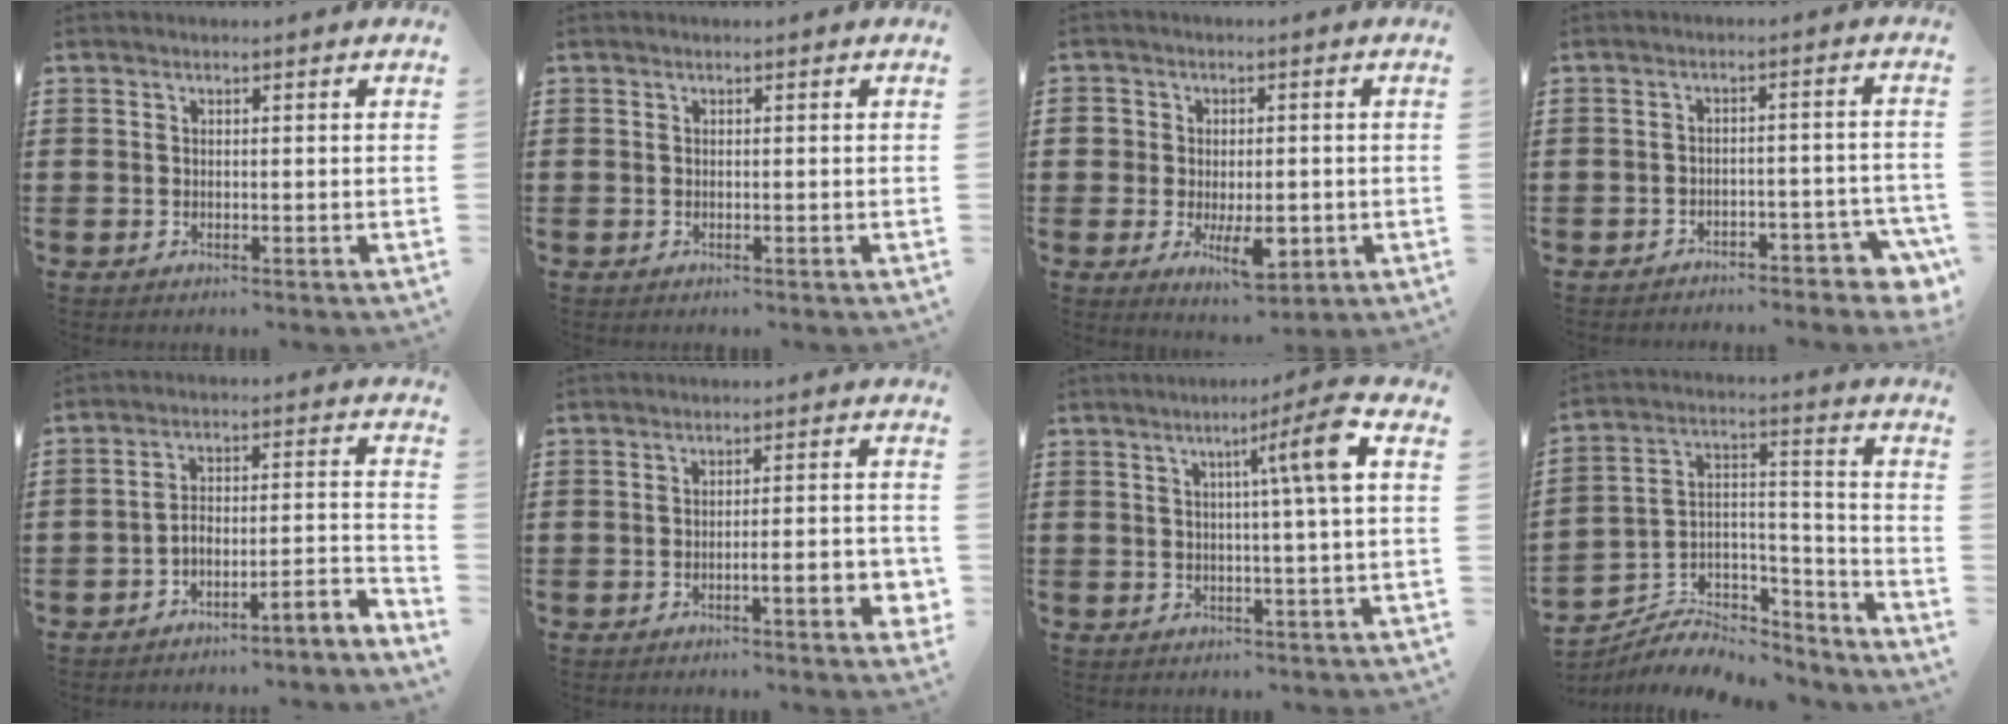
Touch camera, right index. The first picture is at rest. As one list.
[{"total": 0.0}, {"total": 6.5, "force": [-1.5, 4.3, 4.6], "torque": [-0.072, 0.006, -0.028]}, {"total": 3.4, "force": [-3.0, 1.1, 1.1], "torque": [-0.020, 0.007, -0.060]}, {"total": 4.6, "force": [-4.3, 0.0, 1.6], "torque": [-0.029, -0.011, -0.089]}, {"total": 5.4, "force": [-1.8, 0.7, 5.0], "torque": [-0.071, -0.010, -0.029]}, {"total": 7.1, "force": [2.0, -1.0, 6.8], "torque": [-0.117, -0.008, 0.020]}, {"total": 5.5, "force": [-4.8, 2.5, 0.8], "torque": [-0.013, 0.009, -0.094]}]